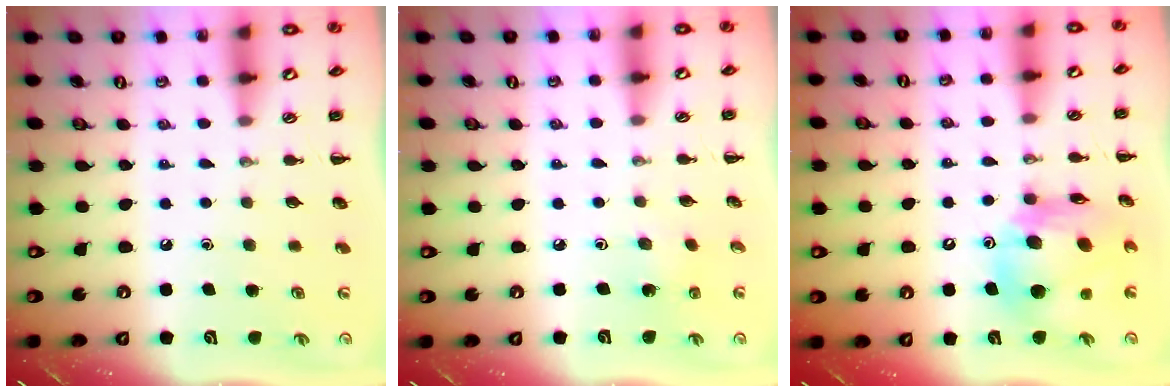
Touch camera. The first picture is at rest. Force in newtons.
{"total": 1.4, "press": 1.3, "slide": 0.5}
{"total": 13.2, "press": 12.7, "slide": 3.8}